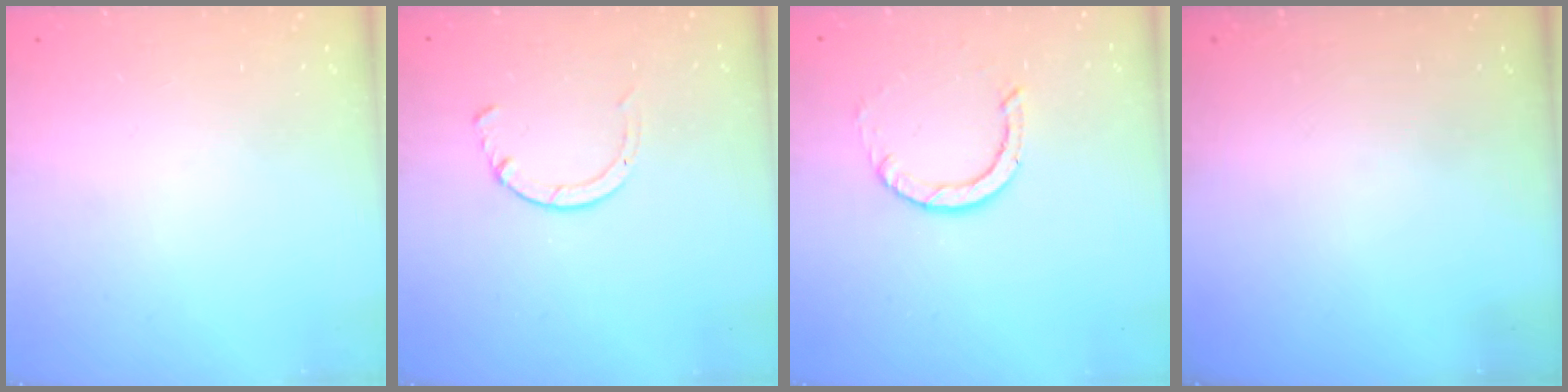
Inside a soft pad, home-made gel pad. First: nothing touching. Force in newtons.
{"total": 2.8, "press": 2.8, "slide": 0.4}
{"total": 2.9, "press": 2.9, "slide": 0.2}
{"total": 0.0}